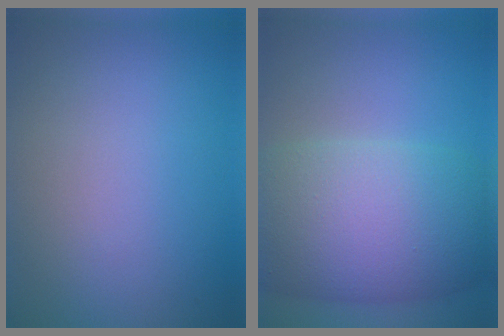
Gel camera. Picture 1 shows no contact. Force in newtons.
{"total": 11.5, "press": 11.5, "slide": 0.6}